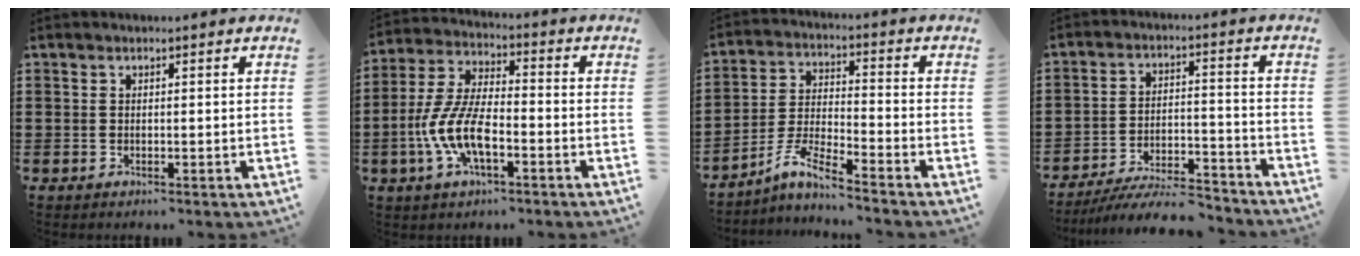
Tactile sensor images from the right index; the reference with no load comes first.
{"total": 9.3, "force": [-3.4, 3.5, 7.8], "torque": [-0.187, -0.011, -0.069]}
{"total": 5.9, "force": [-5.2, -0.1, 2.7], "torque": [-0.075, -0.013, -0.109]}
{"total": 7.6, "force": [-7.1, 0.7, 2.6], "torque": [-0.047, 0.008, -0.135]}